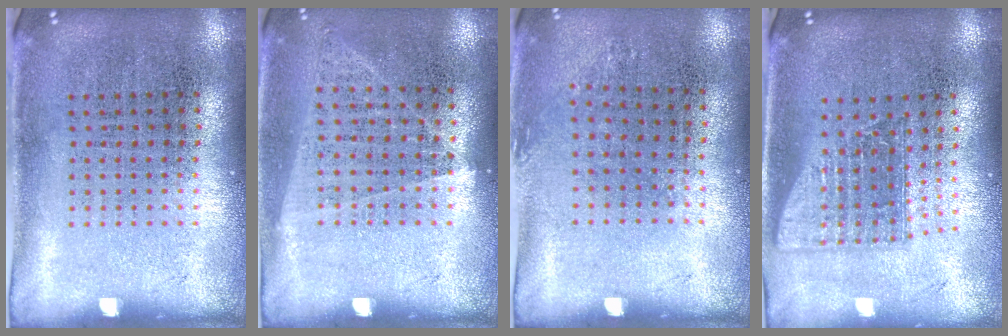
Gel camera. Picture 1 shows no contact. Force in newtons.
{"total": 1.0, "press": 0.9, "slide": 0.4}
{"total": 0.7, "press": 0.6, "slide": 0.4}
{"total": 1.5, "press": 1.2, "slide": 1.0}